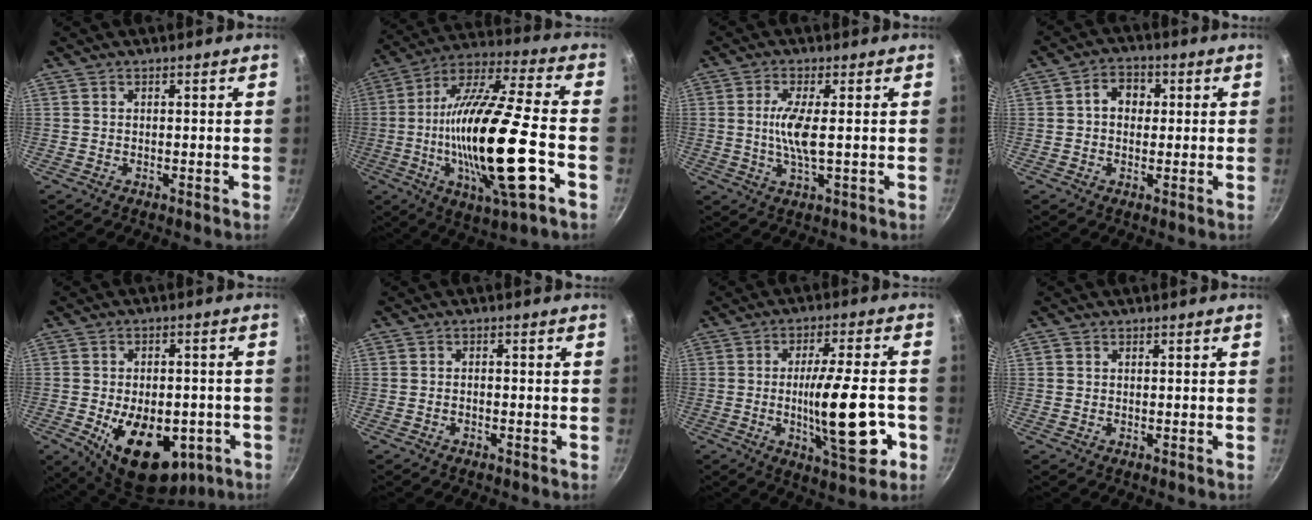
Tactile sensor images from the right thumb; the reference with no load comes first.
{"total": 25.5, "force": [-5.7, 5.9, 24.2], "torque": [-0.439, 0.013, -0.105]}
{"total": 6.3, "force": [0.2, 1.3, 6.1], "torque": [-0.136, -0.003, 0.005]}
{"total": 5.5, "force": [0.8, 4.3, 3.2], "torque": [-0.024, 0.011, 0.005]}
{"total": 18.4, "force": [-6.0, 10.9, 13.6], "torque": [-0.173, 0.005, -0.072]}
{"total": 1.1, "force": [-0.7, 0.6, 0.7], "torque": [-0.014, 0.010, -0.014]}
{"total": 16.3, "force": [-3.7, 4.3, 15.2], "torque": [-0.223, 0.008, -0.054]}
{"total": 0.7, "force": [0.1, 0.6, 0.2], "torque": [-0.002, 0.002, -0.001]}